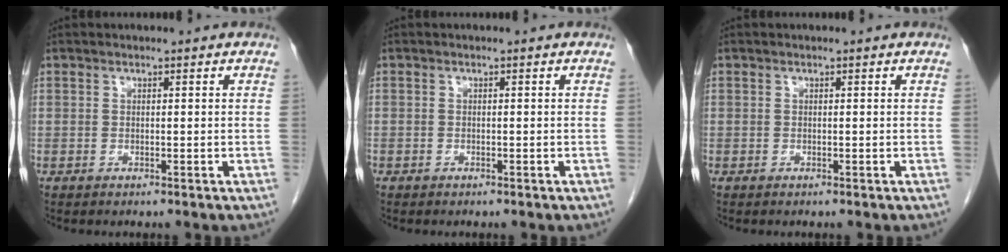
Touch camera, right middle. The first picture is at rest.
{"total": 0.0}
{"total": 0.0}